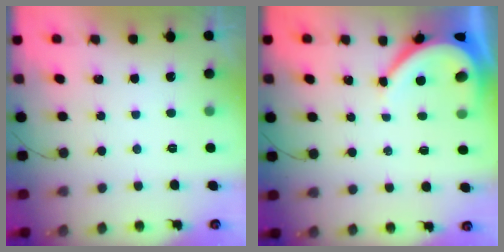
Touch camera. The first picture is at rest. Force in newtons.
{"total": 6.0, "press": 6.0, "slide": 0.7}